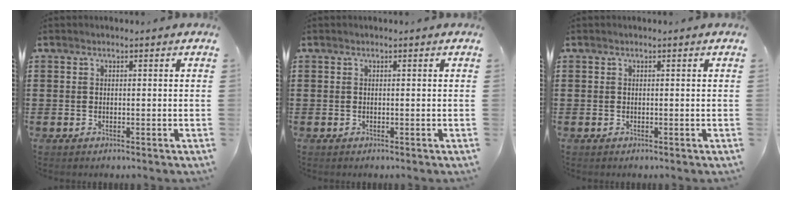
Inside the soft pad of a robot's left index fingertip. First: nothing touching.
{"total": 0.0}
{"total": 0.0}